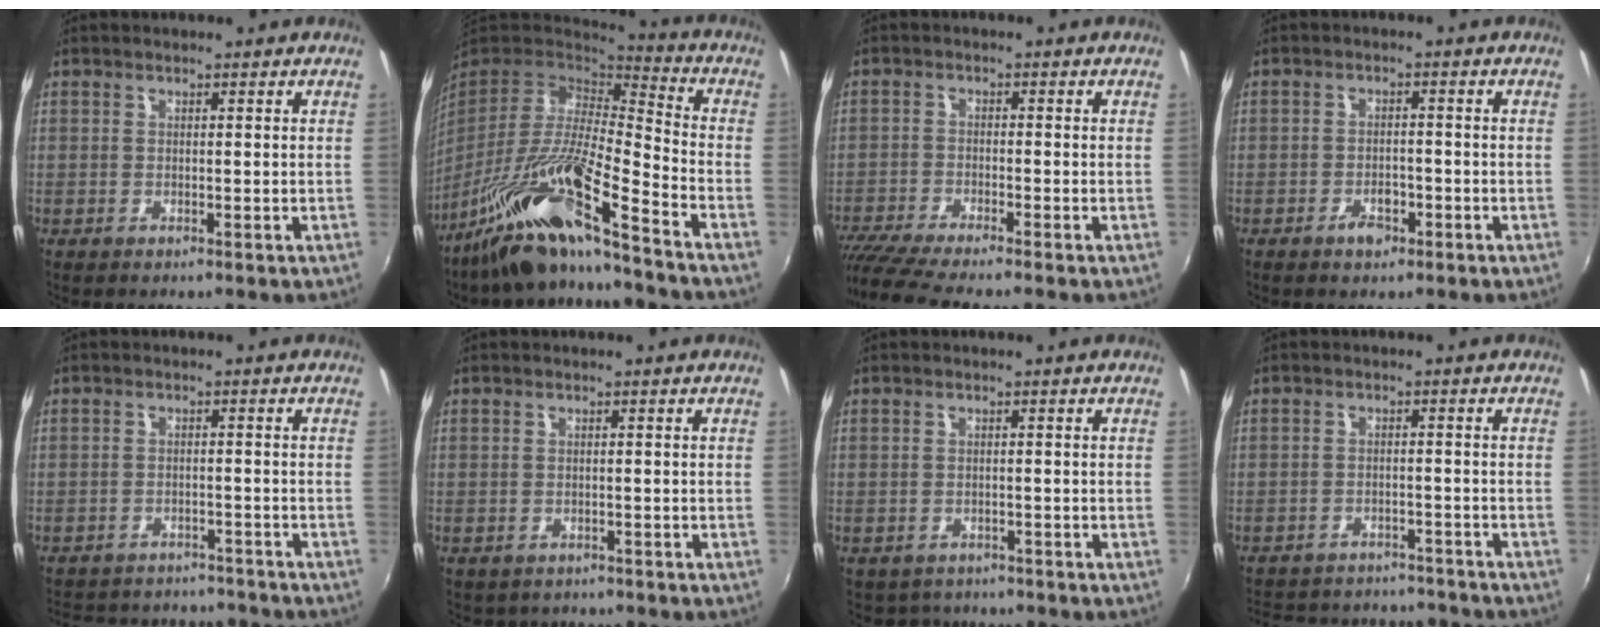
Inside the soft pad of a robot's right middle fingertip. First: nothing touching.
{"total": 17.1, "force": [-12.3, 0.8, 11.8], "torque": [-0.210, -0.024, -0.242]}
{"total": 9.3, "force": [-8.1, -0.3, 4.4], "torque": [-0.107, -0.041, -0.144]}
{"total": 3.2, "force": [-2.1, 1.8, 1.7], "torque": [-0.035, 0.001, -0.033]}
{"total": 12.2, "force": [-10.7, 5.0, 3.2], "torque": [-0.079, 0.027, -0.142]}
{"total": 2.0, "force": [-1.3, 1.5, 0.3], "torque": [-0.012, -0.006, -0.016]}
{"total": 3.1, "force": [-2.4, 1.9, 0.3], "torque": [-0.013, -0.009, -0.033]}
{"total": 14.1, "force": [-12.2, 5.8, 4.0], "torque": [-0.099, 0.032, -0.160]}